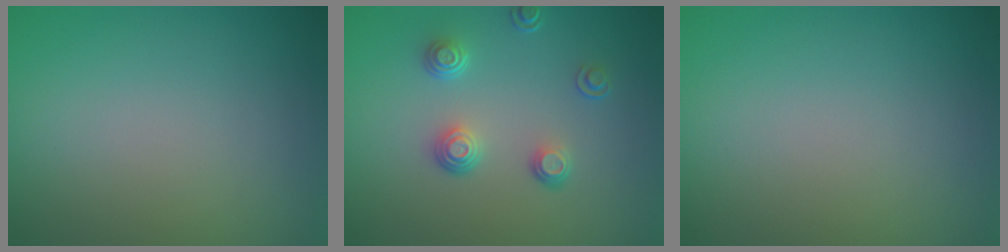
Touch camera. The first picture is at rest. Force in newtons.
{"total": 2.6, "press": 1.7, "slide": 2.0}
{"total": 0.0}